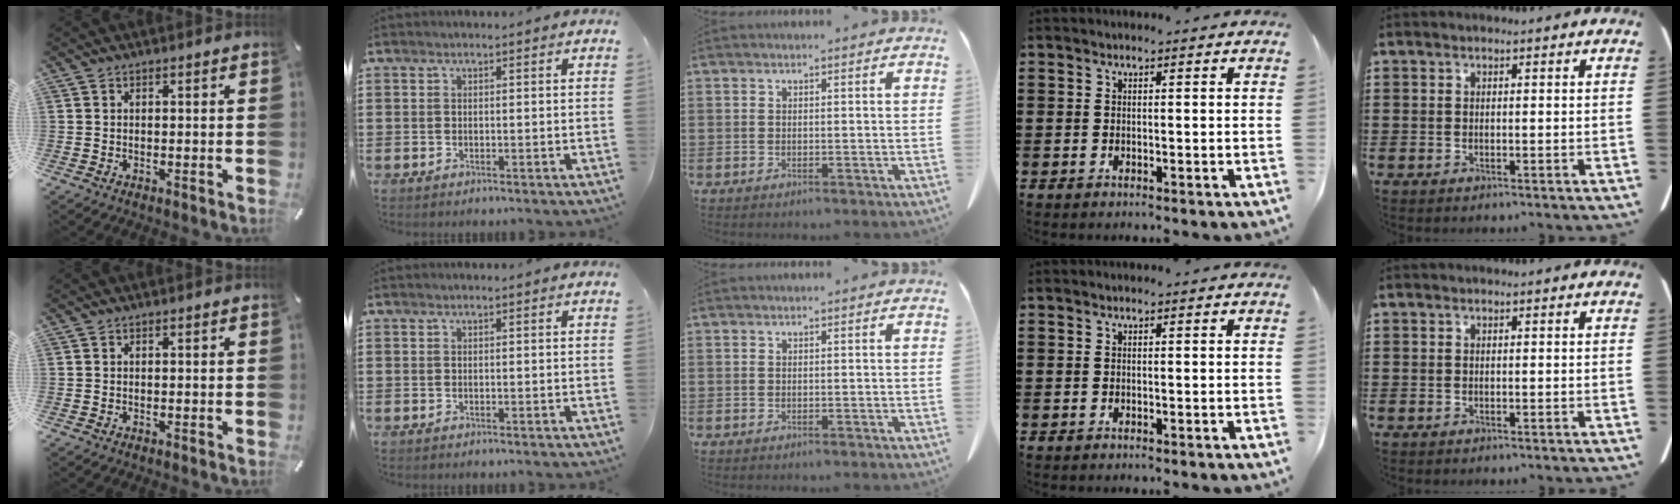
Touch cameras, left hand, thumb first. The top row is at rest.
{}